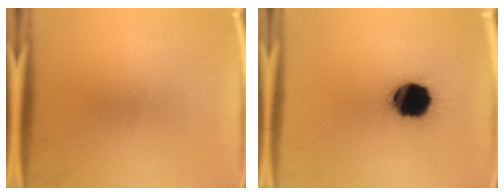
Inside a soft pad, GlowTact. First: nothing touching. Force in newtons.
{"total": 16.7}